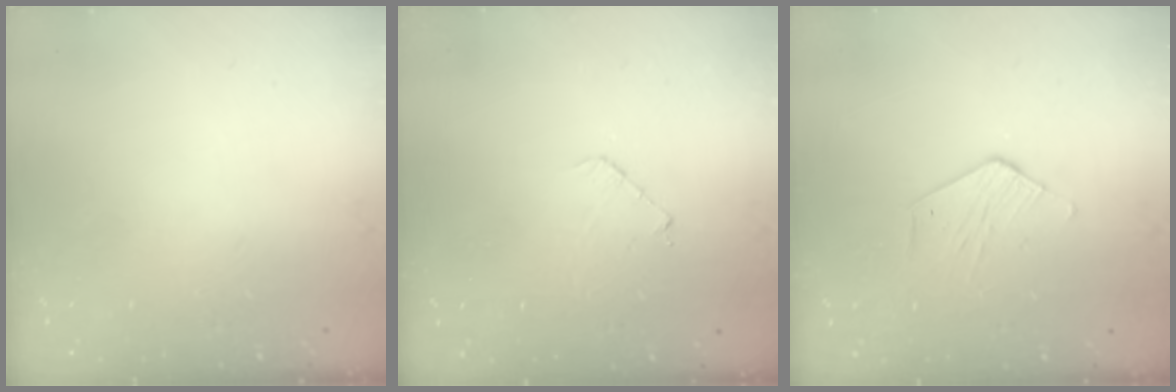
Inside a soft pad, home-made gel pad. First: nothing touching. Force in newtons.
{"total": 3.3, "press": 3.3, "slide": 0.2}
{"total": 2.5, "press": 2.5, "slide": 0.2}